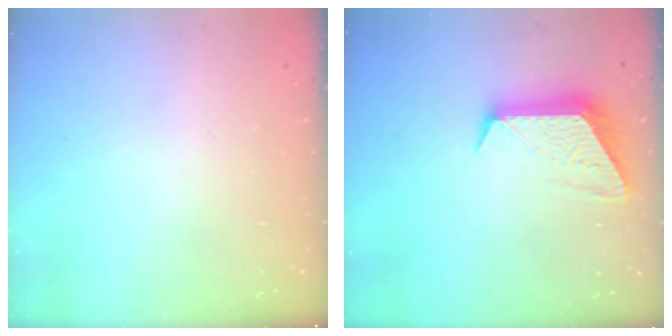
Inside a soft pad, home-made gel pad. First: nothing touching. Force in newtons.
{"total": 10.4, "press": 10.4, "slide": 0.9}